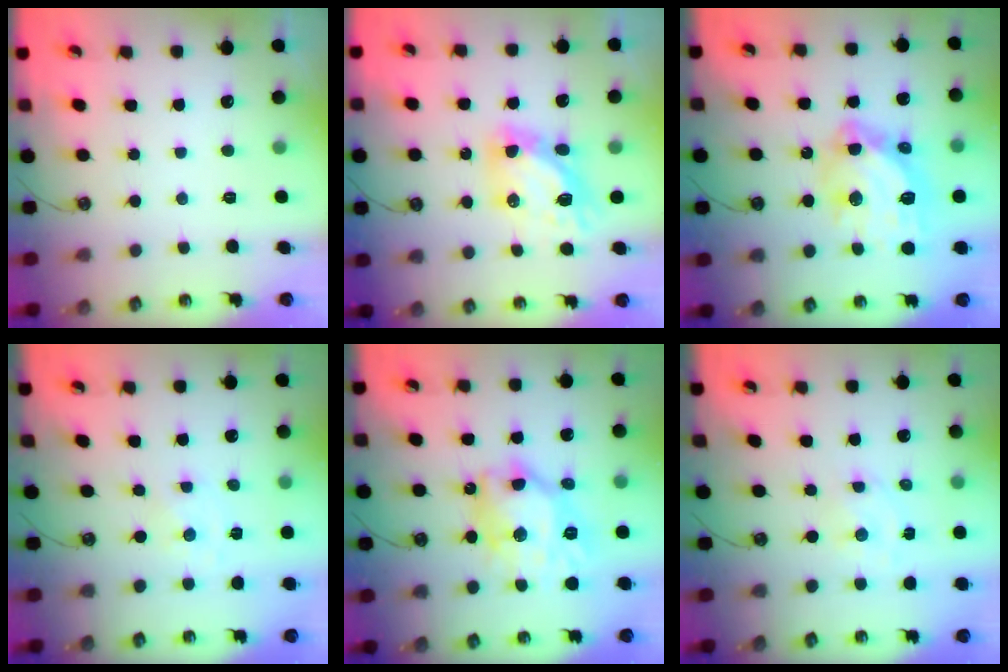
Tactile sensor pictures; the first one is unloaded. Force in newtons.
{"total": 10.4, "press": 10.3, "slide": 1.0}
{"total": 16.6, "press": 16.6, "slide": 1.4}
{"total": 0.0}
{"total": 14.7, "press": 14.6, "slide": 1.7}
{"total": 2.3, "press": 2.3, "slide": 0.3}